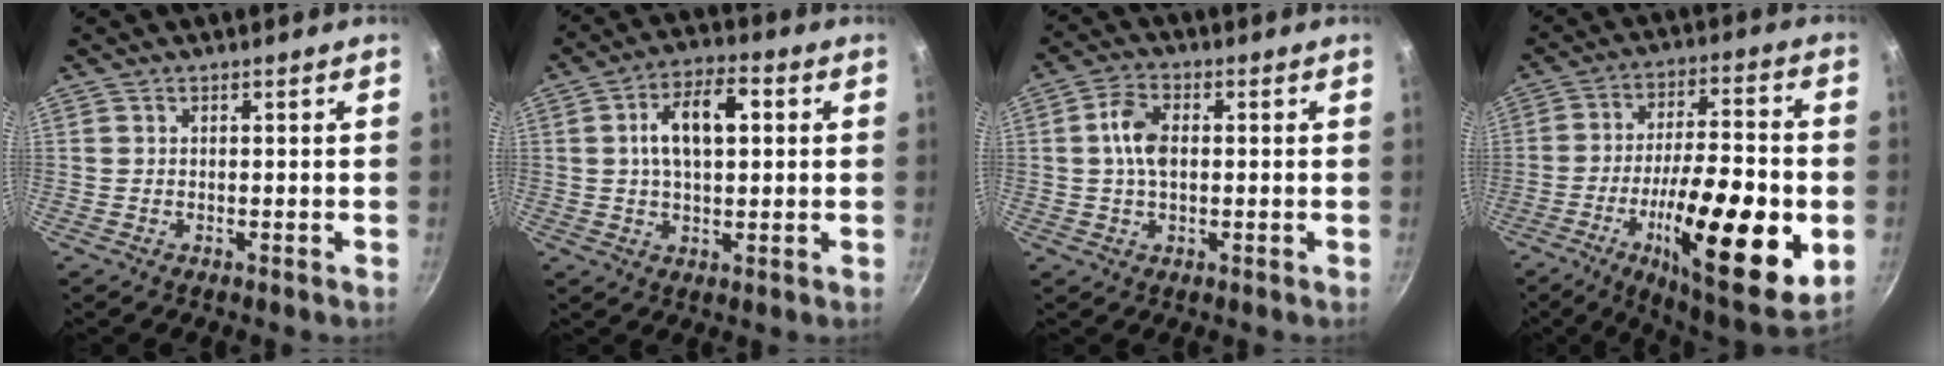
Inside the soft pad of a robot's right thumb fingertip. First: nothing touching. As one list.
[{"total": 10.7, "force": [2.0, 5.5, 8.9], "torque": [-0.147, 0.018, 0.030]}, {"total": 6.6, "force": [0.6, 3.9, 5.3], "torque": [-0.101, 0.011, 0.009]}, {"total": 25.6, "force": [-7.0, 7.6, 23.5], "torque": [-0.358, -0.003, -0.098]}]